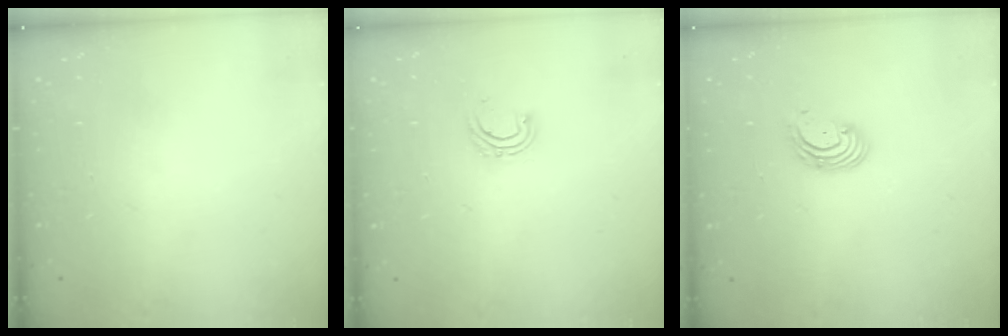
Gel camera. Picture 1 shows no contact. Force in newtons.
{"total": 4.7, "press": 4.7, "slide": 0.8}
{"total": 2.7, "press": 2.7, "slide": 0.3}